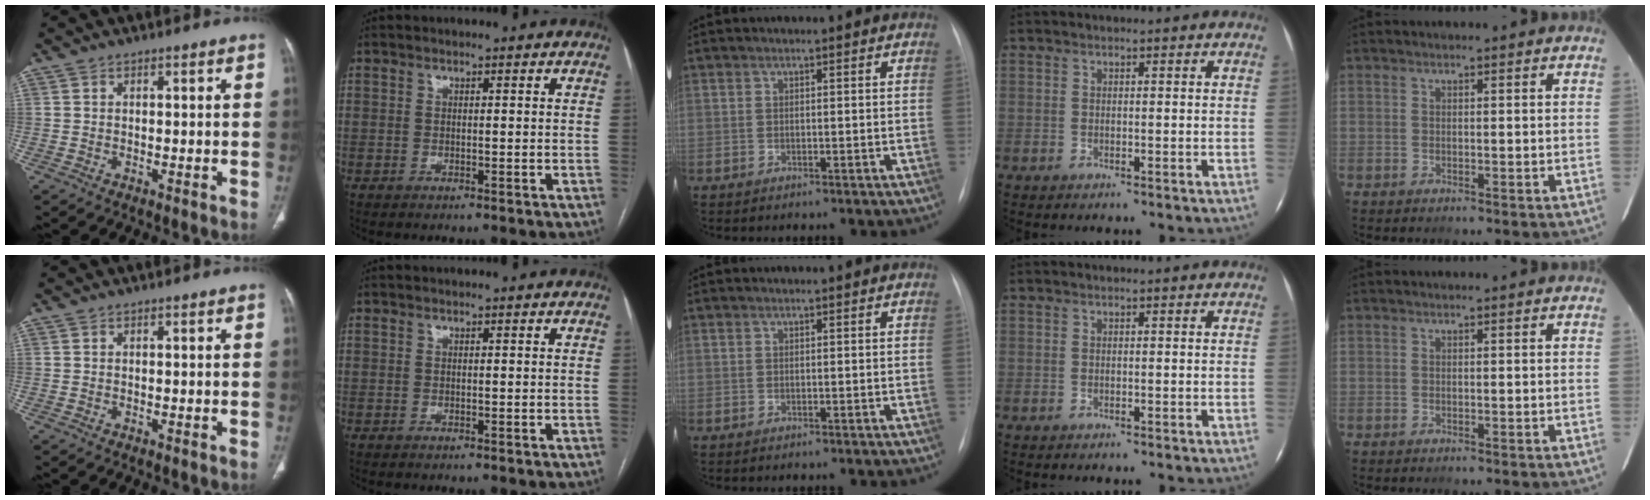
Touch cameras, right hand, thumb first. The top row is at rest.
{}